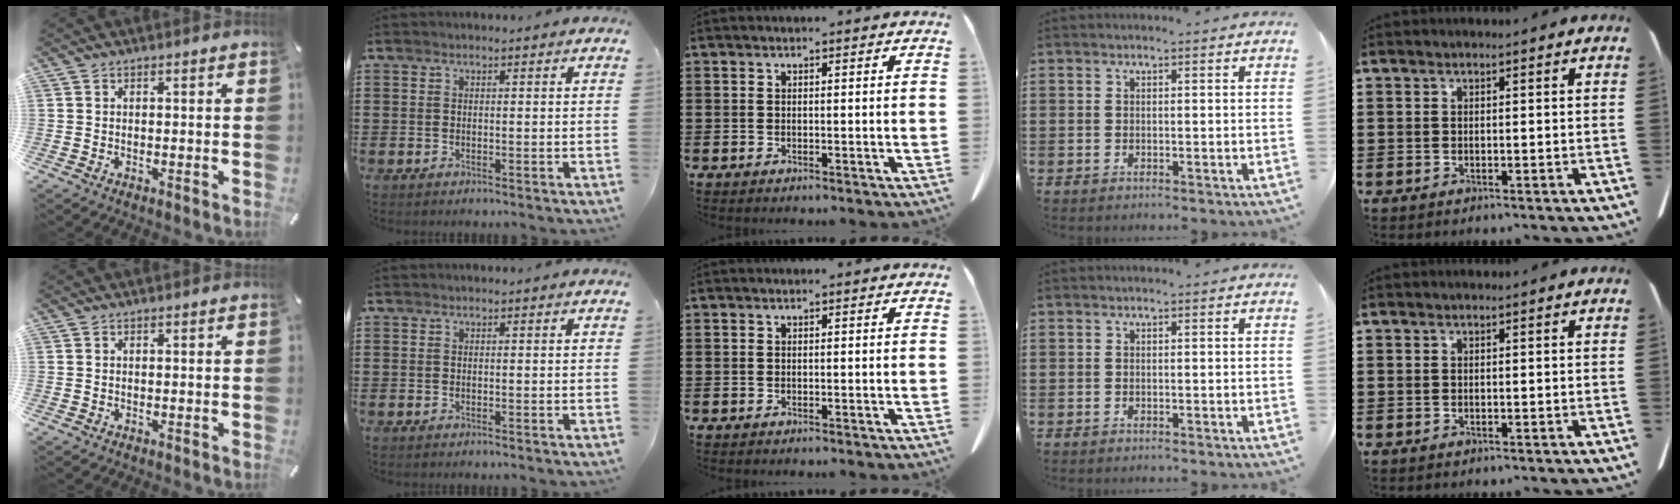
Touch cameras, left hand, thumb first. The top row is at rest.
{}